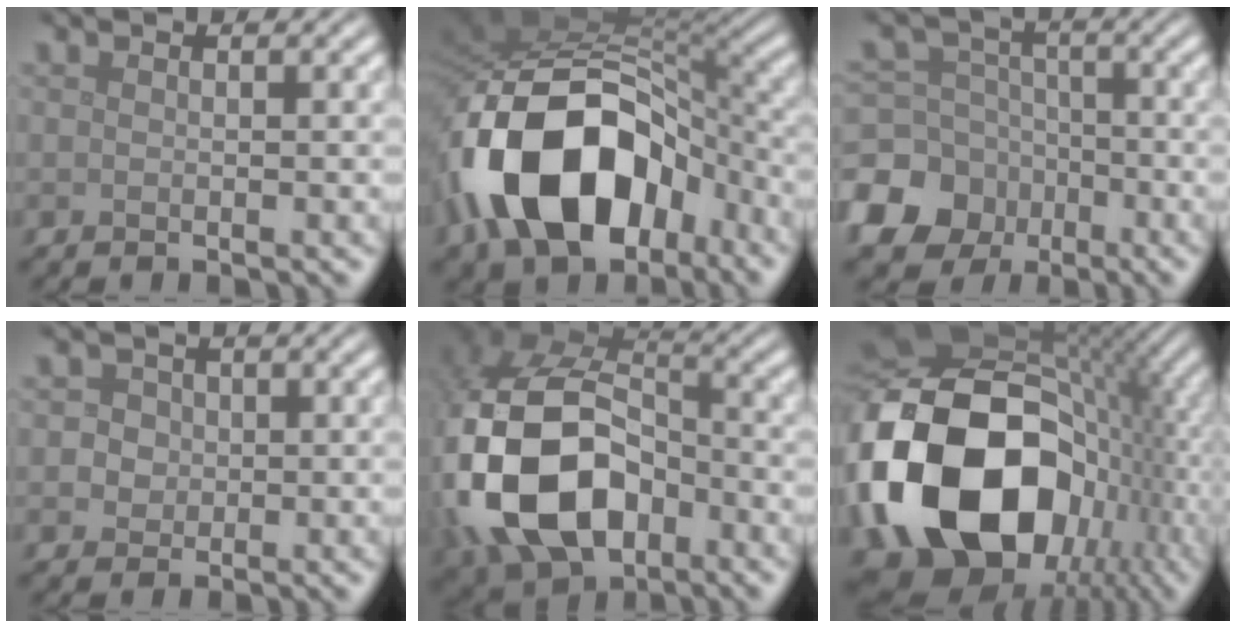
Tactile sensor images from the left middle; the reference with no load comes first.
{"total": 16.5, "force": [-5.6, 10.6, 11.4], "torque": [-0.215, -0.014, -0.100]}
{"total": 11.8, "force": [-5.8, 9.9, 2.9], "torque": [-0.080, -0.042, -0.122]}
{"total": 4.0, "force": [1.0, 3.5, 1.6], "torque": [-0.011, 0.020, 0.005]}
{"total": 14.9, "force": [-4.4, 10.2, 9.9], "torque": [-0.241, -0.026, -0.083]}
{"total": 21.7, "force": [-3.7, 15.9, 14.3], "torque": [-0.323, -0.033, -0.051]}